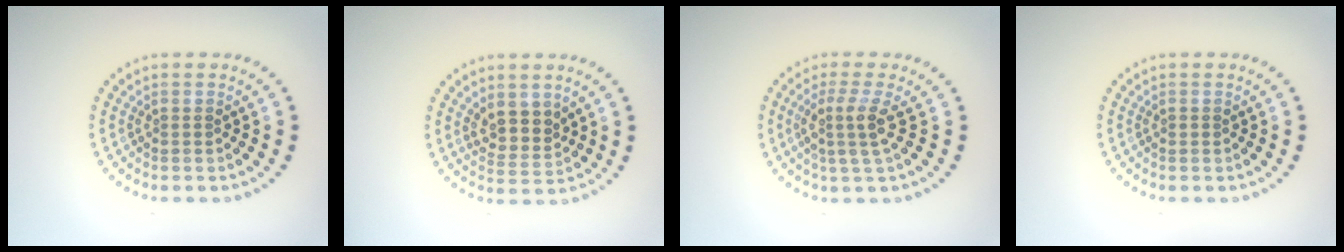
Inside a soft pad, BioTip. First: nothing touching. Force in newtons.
{"total": 2.9, "press": 2.5, "slide": 1.6}
{"total": 2.8, "press": 2.2, "slide": 1.8}
{"total": 0.6, "press": 0.6, "slide": 0.1}